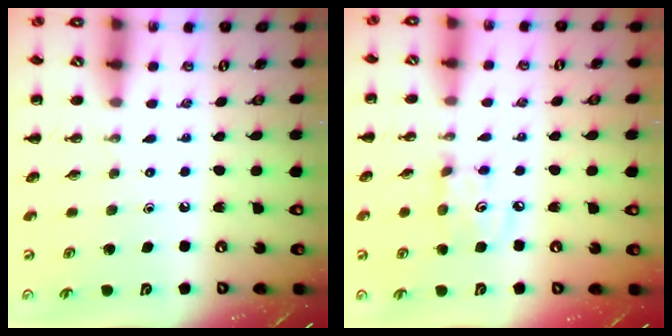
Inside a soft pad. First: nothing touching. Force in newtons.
{"total": 4.1, "press": 4.0, "slide": 0.7}